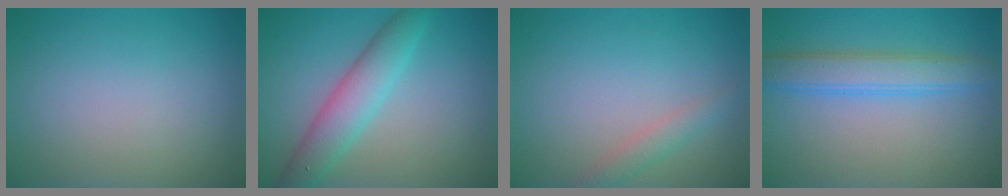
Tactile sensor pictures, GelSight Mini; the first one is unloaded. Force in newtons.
{"total": 4.3, "press": 4.3, "slide": 0.1}
{"total": 1.6, "press": 1.6, "slide": 0.2}
{"total": 4.0, "press": 4.0, "slide": 0.1}